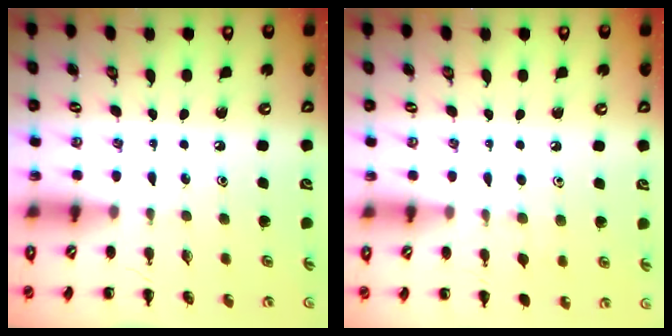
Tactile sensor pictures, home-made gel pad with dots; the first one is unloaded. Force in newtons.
{"total": 5.1, "press": 4.7, "slide": 2.0}